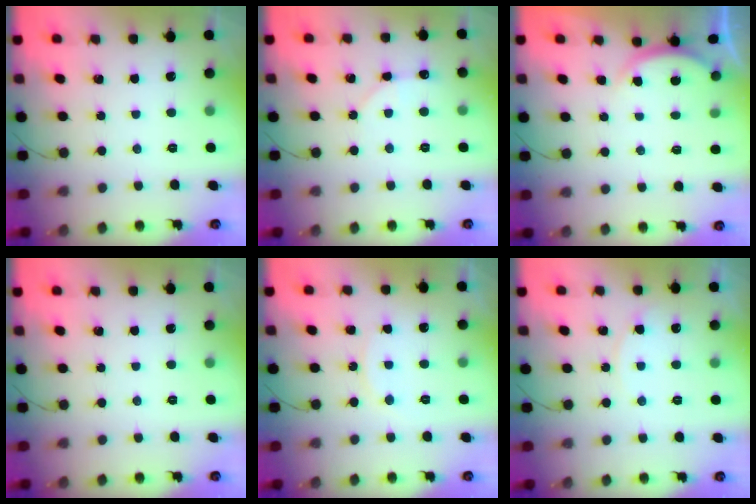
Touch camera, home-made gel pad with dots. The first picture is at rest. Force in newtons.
{"total": 3.9, "press": 3.9, "slide": 0.4}
{"total": 2.8, "press": 2.8, "slide": 0.6}
{"total": 0.0}
{"total": 4.0, "press": 3.9, "slide": 0.7}
{"total": 3.7, "press": 3.7, "slide": 0.4}